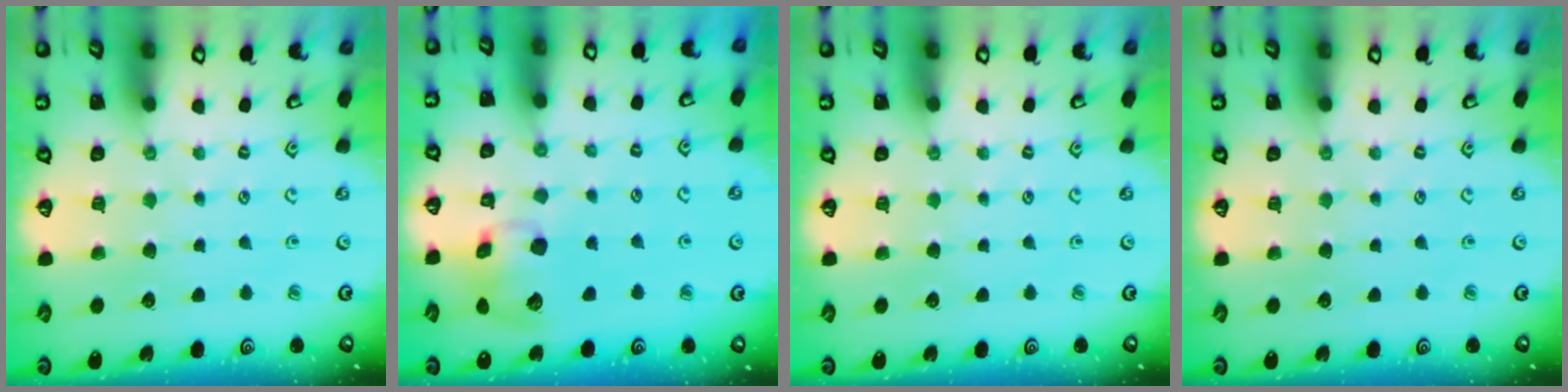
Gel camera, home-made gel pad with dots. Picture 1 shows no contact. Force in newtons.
{"total": 11.4, "press": 11.2, "slide": 2.1}
{"total": 0.0}
{"total": 0.0}